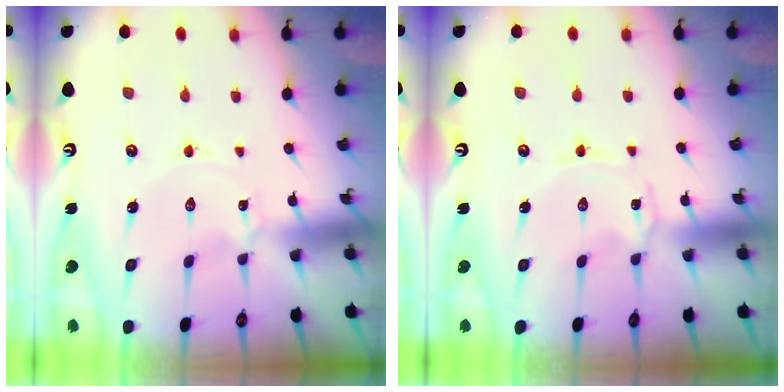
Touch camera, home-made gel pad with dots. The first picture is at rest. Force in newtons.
{"total": 0.7, "press": 0.7, "slide": 0.1}